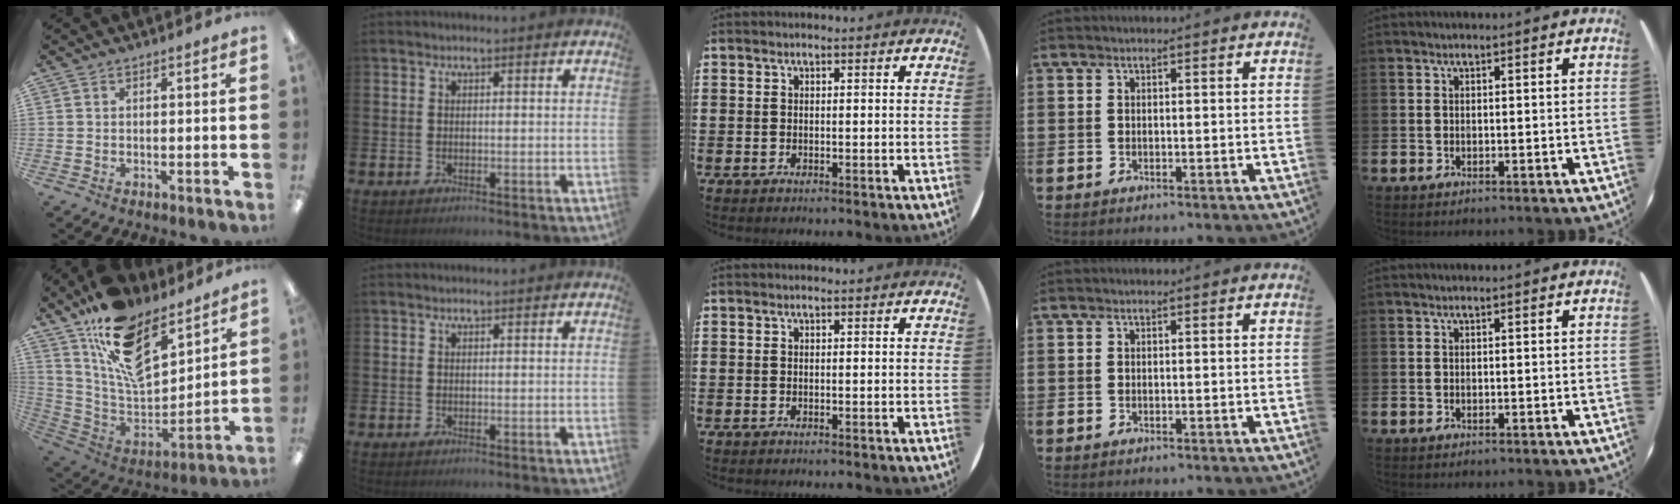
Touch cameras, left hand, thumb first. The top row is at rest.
{"thumb": {"total": 18.0, "force": [11.9, 8.9, 10.2], "torque": [-0.182, -0.077, 0.217]}}